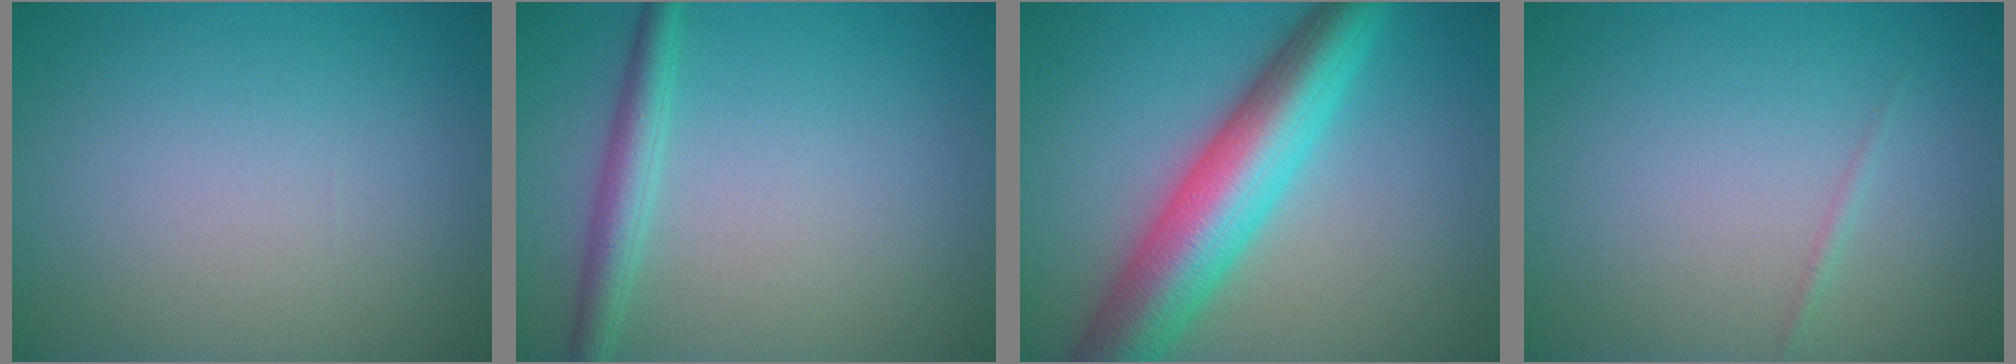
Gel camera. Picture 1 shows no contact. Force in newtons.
{"total": 2.6, "press": 2.6, "slide": 0.0}
{"total": 9.4, "press": 9.4, "slide": 0.2}
{"total": 0.5, "press": 0.5, "slide": 0.0}